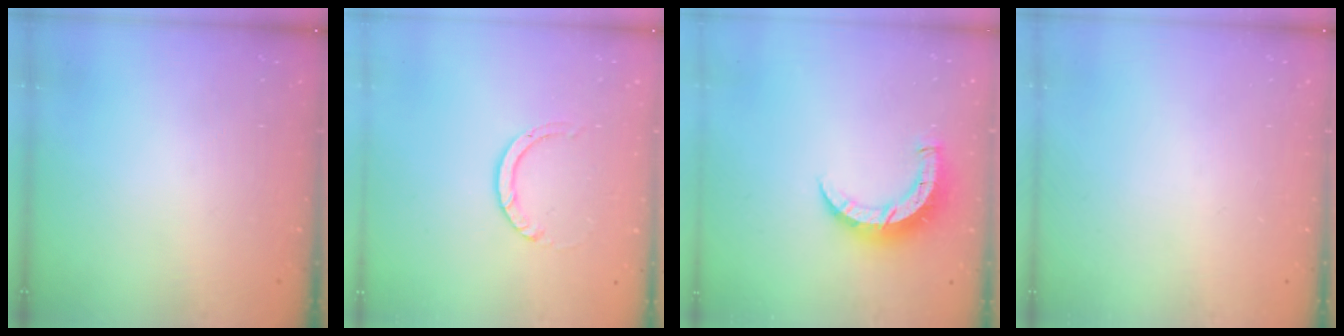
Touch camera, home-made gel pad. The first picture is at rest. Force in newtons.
{"total": 4.0, "press": 4.0, "slide": 0.2}
{"total": 8.7, "press": 8.6, "slide": 0.9}
{"total": 0.0}